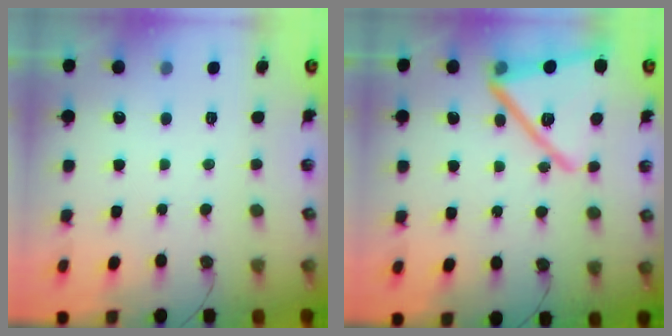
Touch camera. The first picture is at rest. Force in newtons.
{"total": 20.9, "press": 20.4, "slide": 4.5}